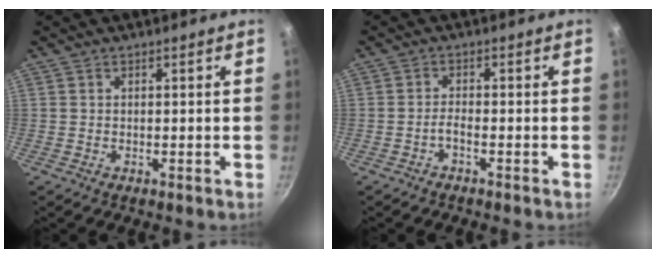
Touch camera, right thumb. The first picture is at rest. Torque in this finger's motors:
{"motor_torque": [-0.16, 0.14, 0.40, -0.33, 0.00]}